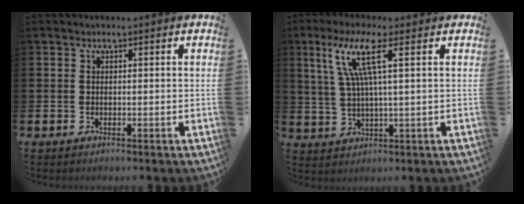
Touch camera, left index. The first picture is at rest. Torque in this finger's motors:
{"motor_torque": [1.20, 0.84, 0.33, 0.10]}